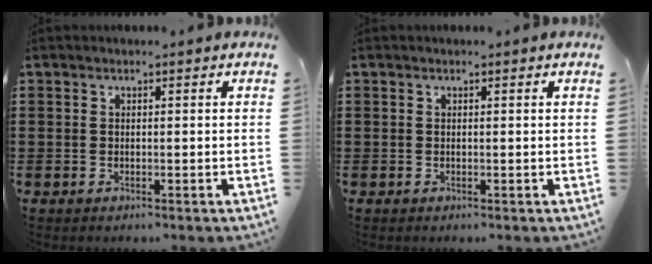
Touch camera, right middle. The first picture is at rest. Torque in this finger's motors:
{"motor_torque": [-2.14, 0.00, -0.01, -0.01]}